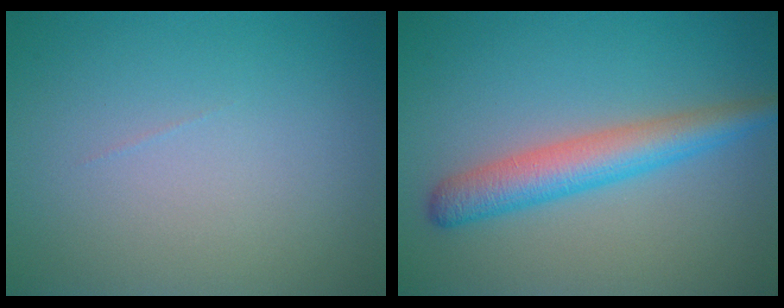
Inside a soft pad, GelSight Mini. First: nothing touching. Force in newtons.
{"total": 4.5, "press": 4.5, "slide": 0.1}